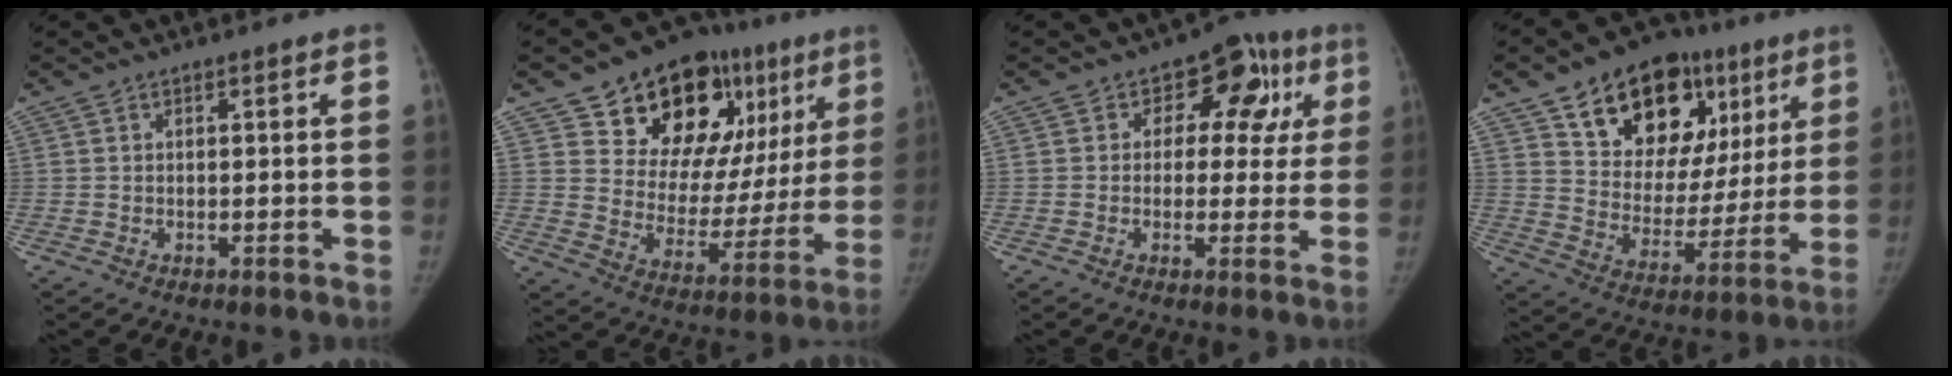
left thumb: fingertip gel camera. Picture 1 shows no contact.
{"total": 25.3, "force": [13.5, 14.7, 15.5], "torque": [-0.161, -0.018, 0.212]}
{"total": 10.7, "force": [3.2, 7.7, 6.7], "torque": [-0.014, 0.011, 0.029]}
{"total": 24.2, "force": [12.3, 15.2, 14.2], "torque": [-0.157, -0.011, 0.198]}